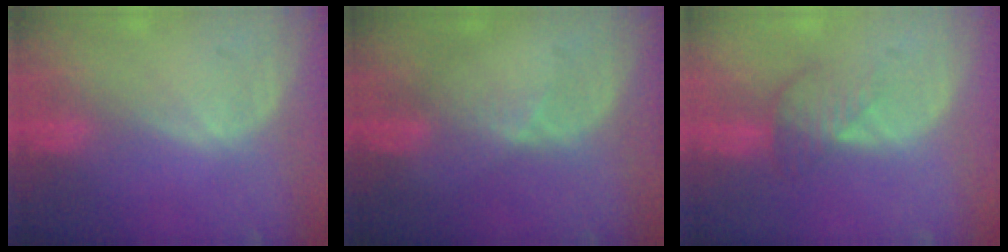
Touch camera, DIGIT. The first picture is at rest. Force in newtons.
{"total": 2.0, "press": 1.6, "slide": 1.3}
{"total": 4.1, "press": 3.5, "slide": 2.0}